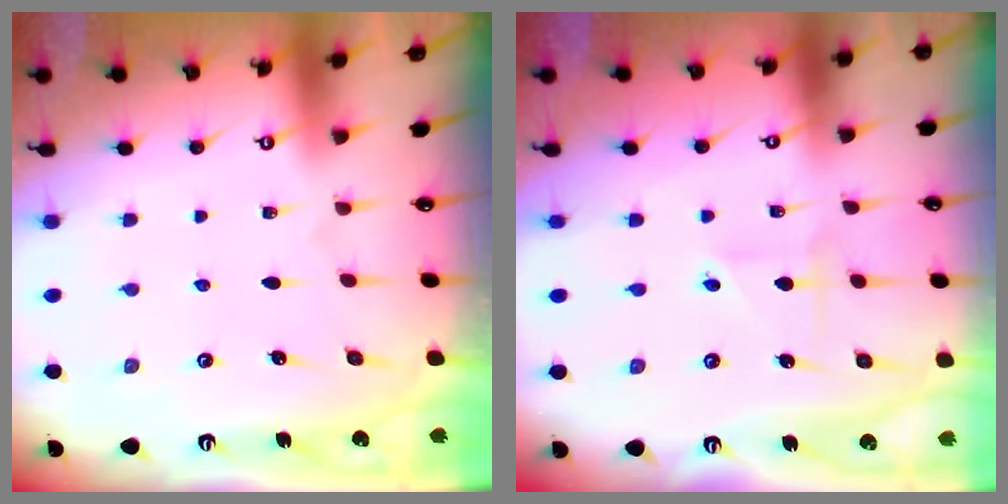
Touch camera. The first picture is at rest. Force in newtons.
{"total": 2.3, "press": 2.3, "slide": 0.4}